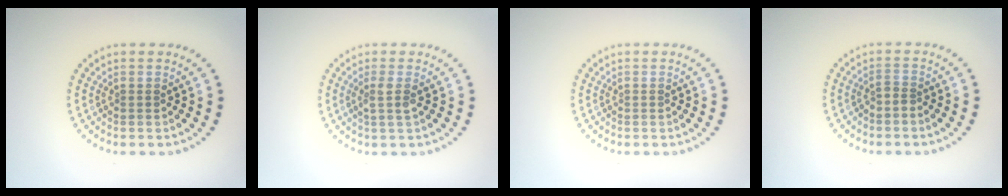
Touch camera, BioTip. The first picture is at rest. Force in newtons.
{"total": 1.5, "press": 1.1, "slide": 0.9}
{"total": 0.0}
{"total": 0.9, "press": 0.6, "slide": 0.7}